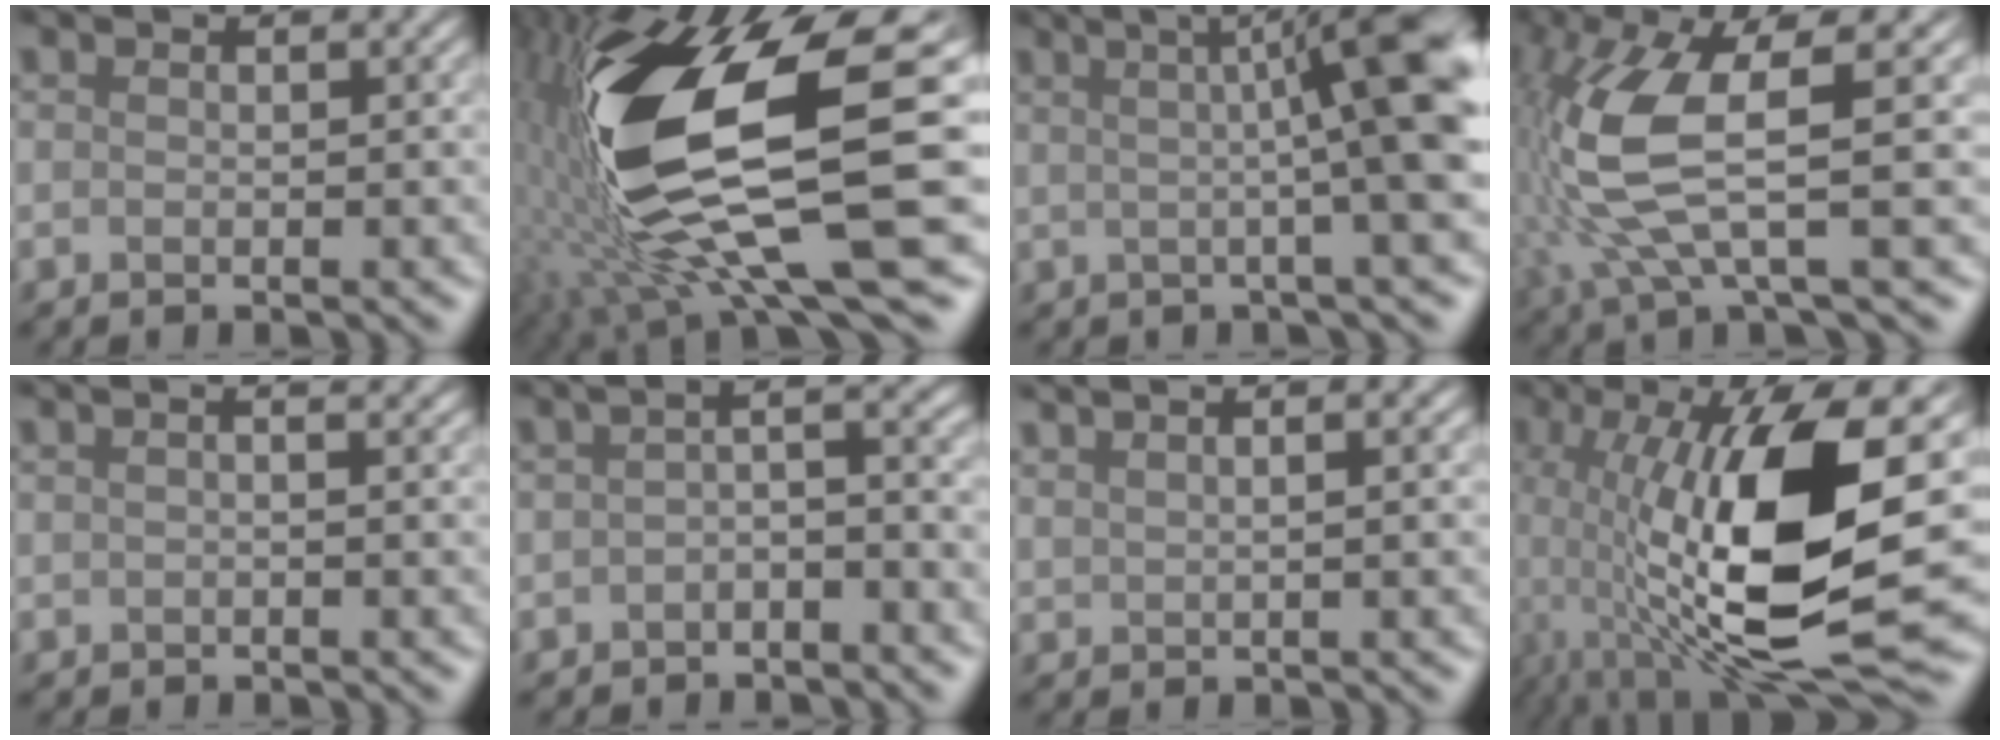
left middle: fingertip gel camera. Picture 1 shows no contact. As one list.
[{"total": 15.0, "force": [2.4, 5.8, 13.6], "torque": [-0.280, -0.026, 0.055]}, {"total": 7.7, "force": [1.9, 0.7, 7.5], "torque": [-0.084, 0.006, 0.024]}, {"total": 8.2, "force": [1.1, 2.4, 7.7], "torque": [-0.193, -0.009, 0.016]}, {"total": 0.8, "force": [0.8, -0.1, -0.2], "torque": [0.015, -0.007, 0.007]}, {"total": 1.3, "force": [-0.6, 0.4, 1.2], "torque": [-0.017, 0.005, -0.016]}, {"total": 3.8, "force": [2.9, 1.7, 1.9], "torque": [0.023, 0.018, 0.004]}, {"total": 14.3, "force": [2.2, 4.7, 13.4], "torque": [-0.267, -0.013, 0.047]}]